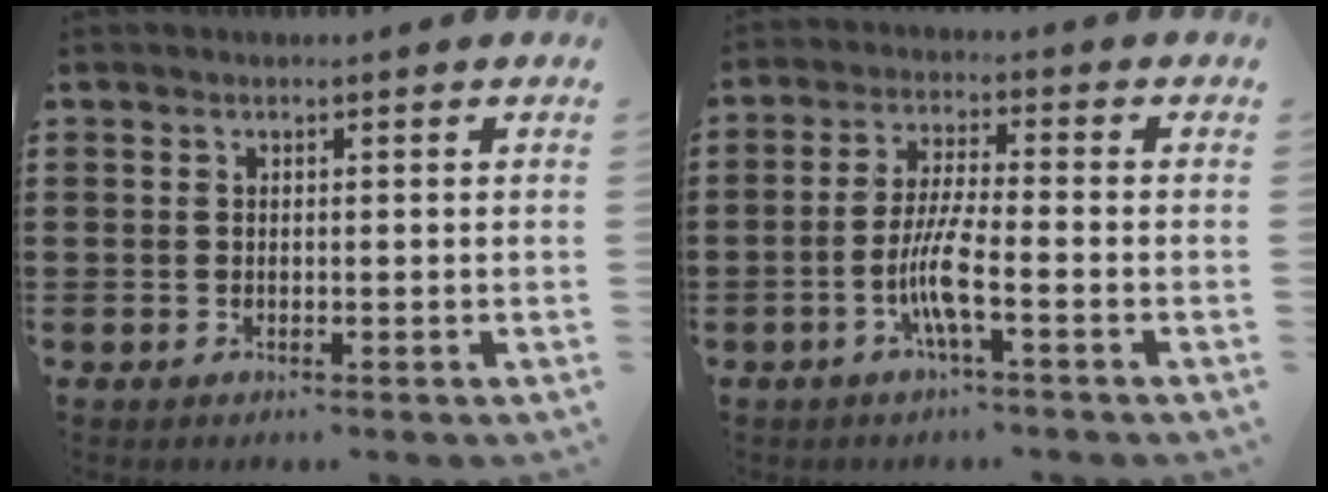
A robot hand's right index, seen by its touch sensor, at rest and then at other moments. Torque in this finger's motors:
{"motor_torque": [1.28, 0.86, 0.33, 0.15]}